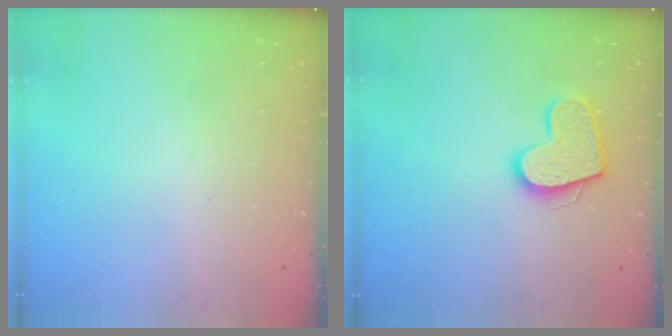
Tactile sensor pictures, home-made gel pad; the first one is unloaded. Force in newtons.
{"total": 13.5, "press": 13.5, "slide": 0.9}